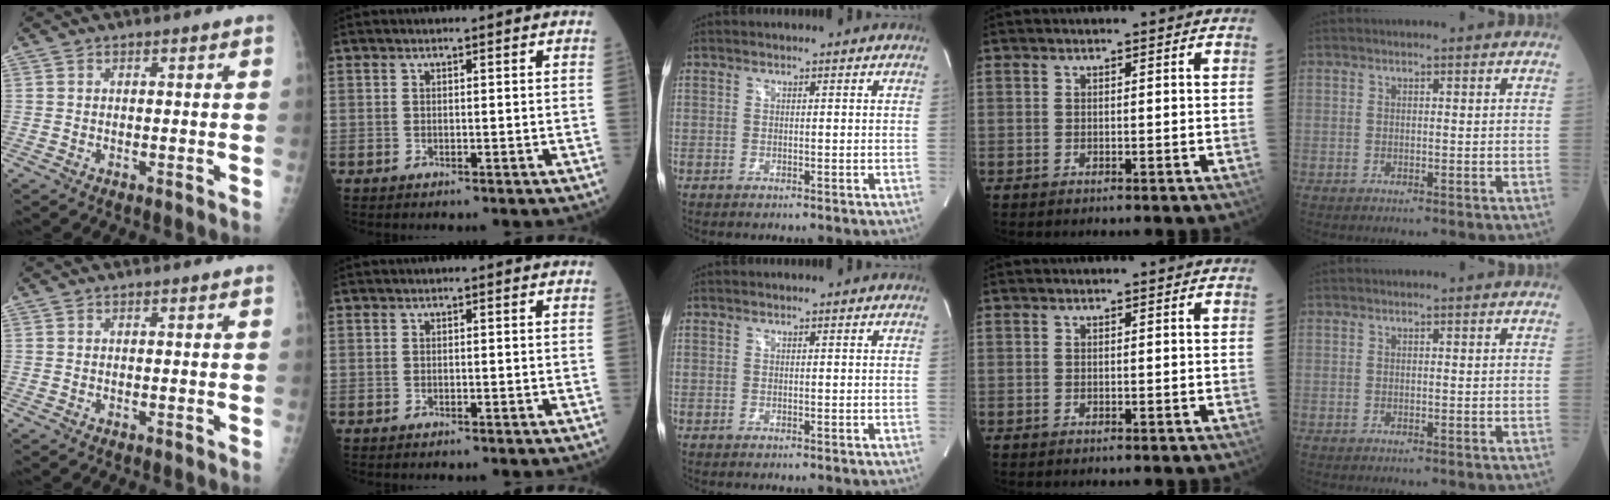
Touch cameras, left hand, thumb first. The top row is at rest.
{}